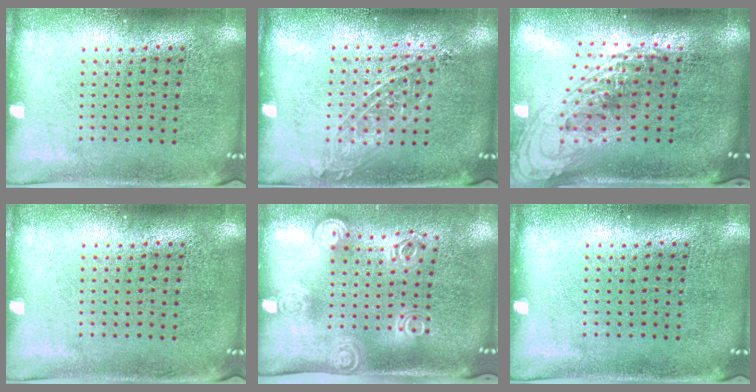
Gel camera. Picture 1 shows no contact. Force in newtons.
{"total": 1.3, "press": 1.1, "slide": 0.5}
{"total": 2.1, "press": 1.7, "slide": 1.3}
{"total": 0.0}
{"total": 1.9, "press": 1.4, "slide": 1.3}
{"total": 0.0}